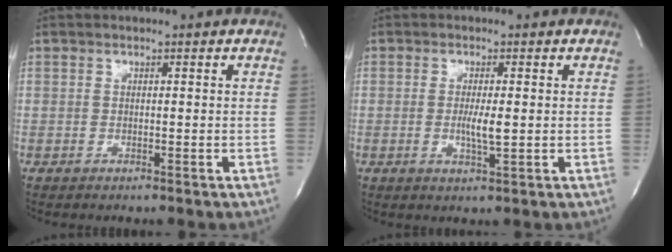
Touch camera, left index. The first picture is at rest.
{"total": 3.1, "force": [-0.2, 0.3, 3.1], "torque": [-0.061, -0.005, -0.002]}